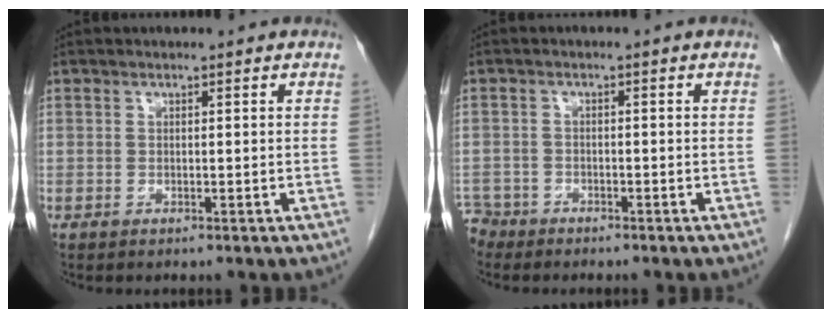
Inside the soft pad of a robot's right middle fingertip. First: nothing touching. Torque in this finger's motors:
{"motor_torque": [0.19, -0.20, 0.03, -0.16]}